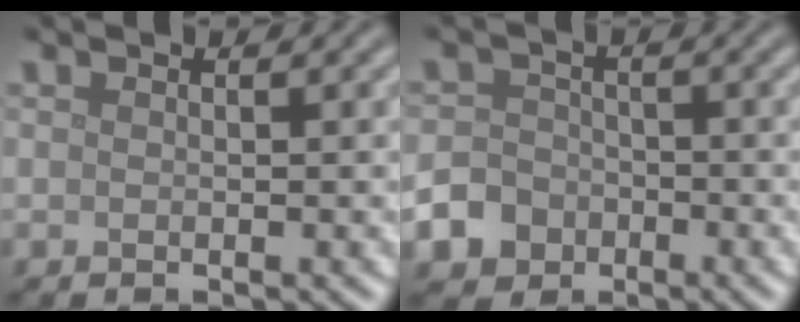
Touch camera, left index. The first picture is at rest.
{"total": 6.3, "force": [-3.7, 4.9, 1.4], "torque": [-0.017, -0.020, -0.076]}